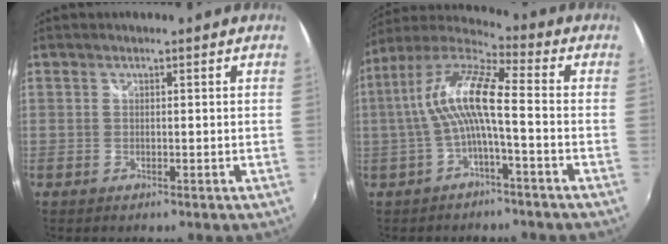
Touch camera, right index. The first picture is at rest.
{"total": 11.2, "force": [-1.1, 1.7, 11.0], "torque": [-0.221, 0.017, -0.023]}